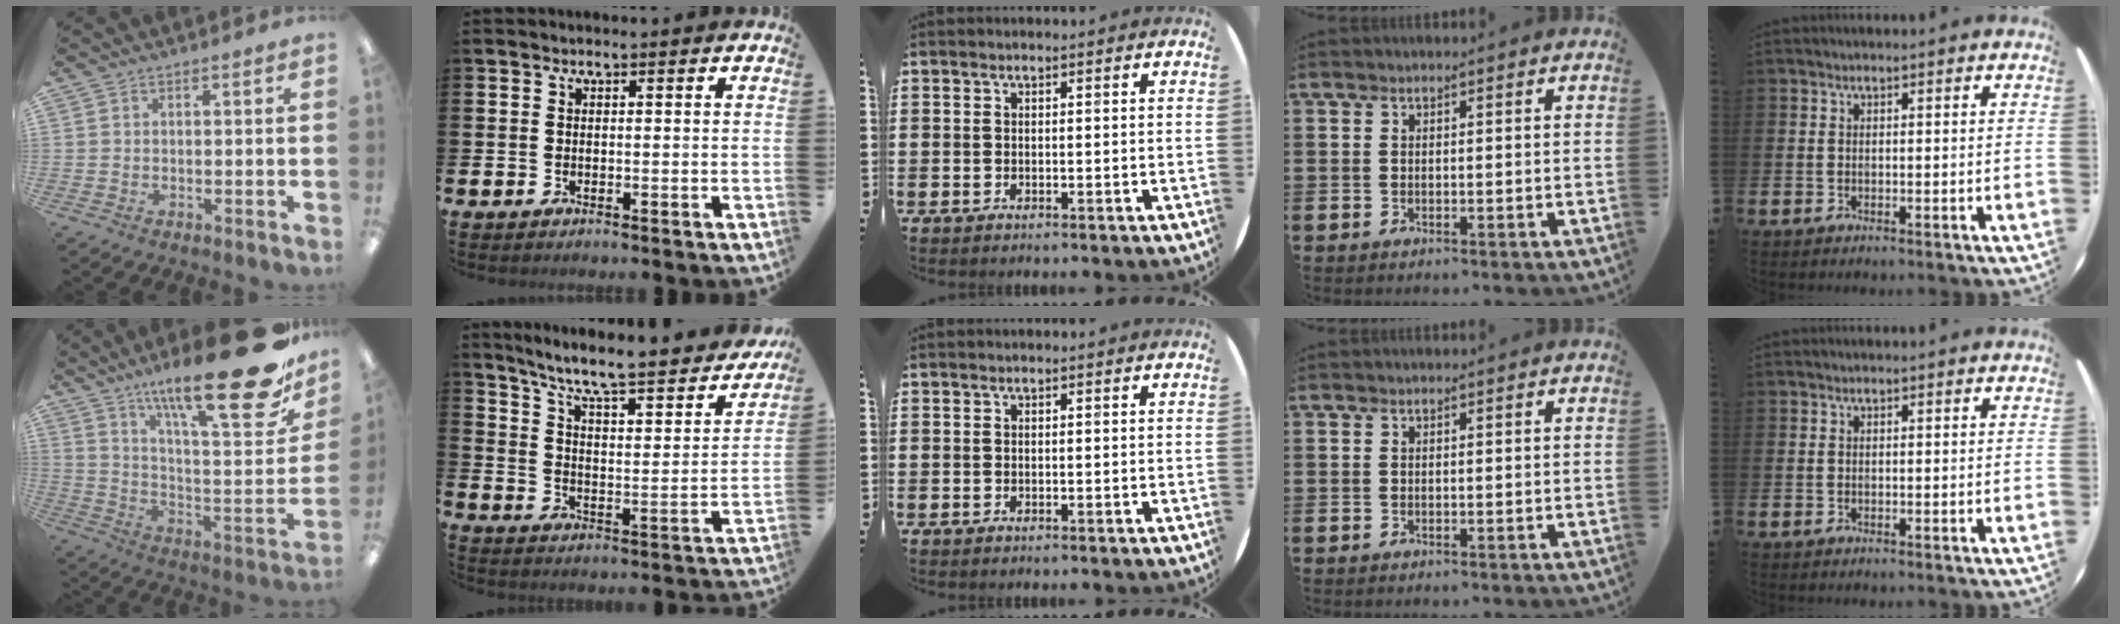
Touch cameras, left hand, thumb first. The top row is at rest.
{"thumb": {"total": 26.5, "force": [17.0, 6.4, 19.3], "torque": [-0.284, -0.116, 0.270]}, "index": {"total": 8.1, "force": [7.3, 0.8, 3.5], "torque": [-0.095, -0.059, 0.117]}}